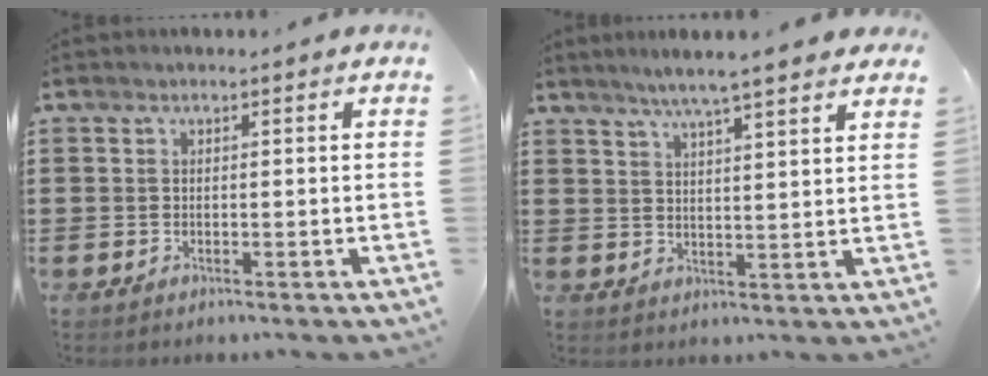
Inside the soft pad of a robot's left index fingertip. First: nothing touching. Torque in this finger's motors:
{"motor_torque": [1.36, -0.78, 0.26, 0.09]}